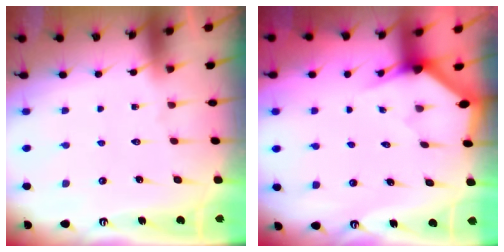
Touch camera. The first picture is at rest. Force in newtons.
{"total": 2.4, "press": 2.4, "slide": 0.2}